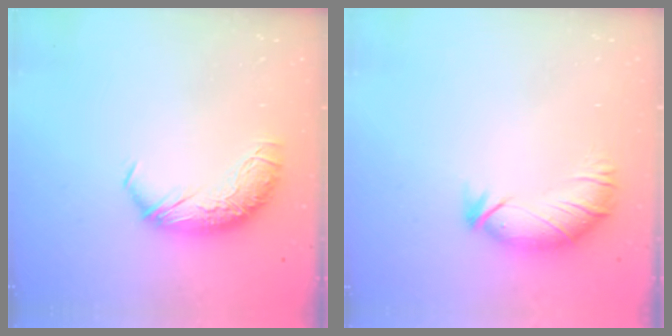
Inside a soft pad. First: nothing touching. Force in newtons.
{"total": 3.0, "press": 2.5, "slide": 1.7}